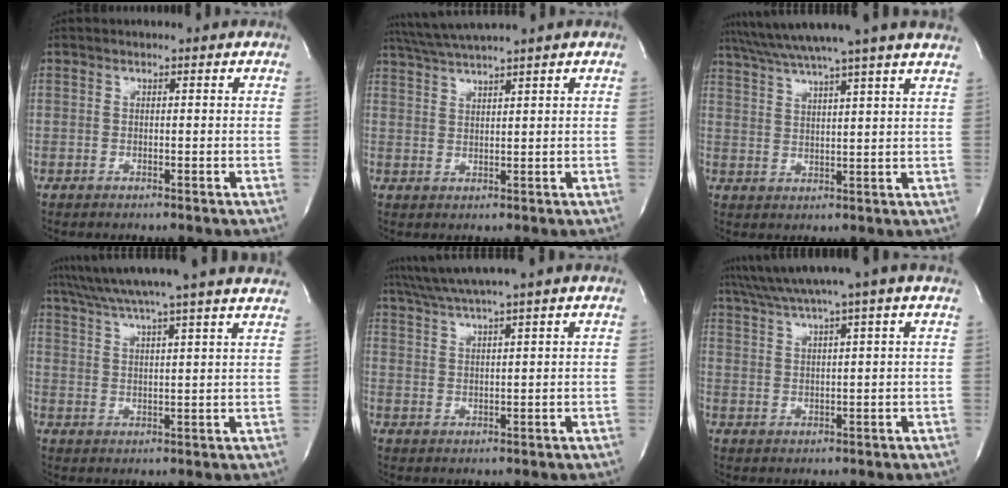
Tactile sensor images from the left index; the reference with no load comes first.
{"total": 6.0, "force": [5.1, -1.6, 2.7], "torque": [-0.051, 0.011, 0.096]}
{"total": 16.3, "force": [14.0, -2.0, 8.0], "torque": [-0.144, -0.001, 0.189]}
{"total": 21.2, "force": [18.8, -1.5, 9.7], "torque": [-0.169, -0.010, 0.250]}
{"total": 8.1, "force": [6.9, -1.9, 3.8], "torque": [-0.068, 0.014, 0.112]}
{"total": 9.2, "force": [7.5, -2.5, 4.6], "torque": [-0.079, 0.007, 0.111]}